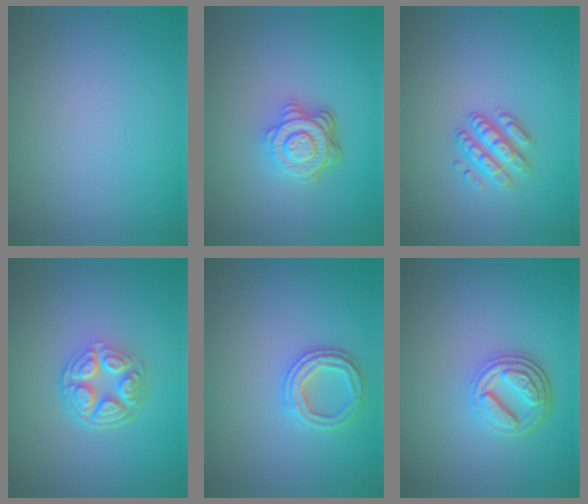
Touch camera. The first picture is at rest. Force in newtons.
{"total": 4.7, "press": 3.5, "slide": 3.2}
{"total": 2.9, "press": 2.3, "slide": 1.6}
{"total": 5.2, "press": 3.8, "slide": 3.5}
{"total": 2.4, "press": 2.4, "slide": 0.2}
{"total": 4.4, "press": 3.4, "slide": 2.9}